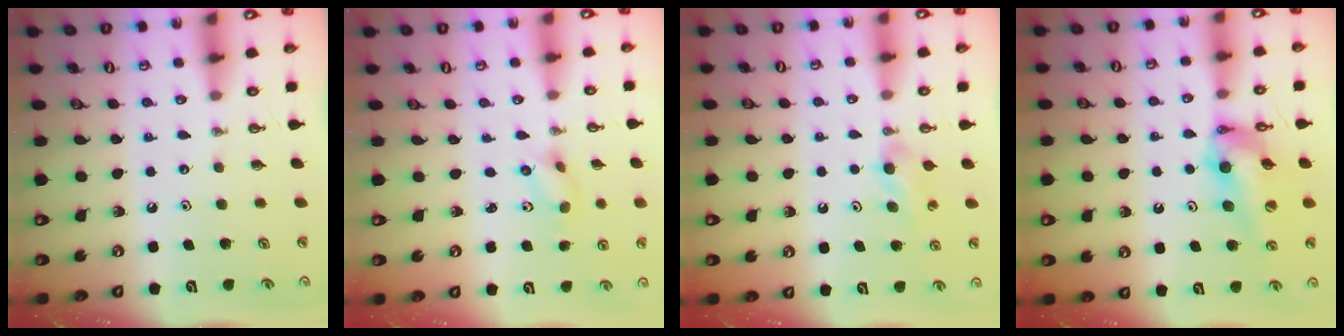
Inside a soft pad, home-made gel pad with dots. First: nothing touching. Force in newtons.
{"total": 2.3, "press": 2.2, "slide": 0.8}
{"total": 4.2, "press": 4.1, "slide": 0.6}
{"total": 10.8, "press": 10.7, "slide": 1.5}